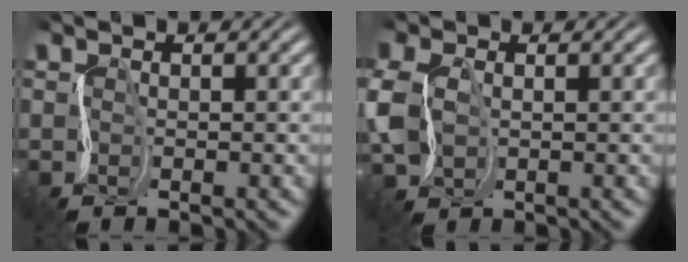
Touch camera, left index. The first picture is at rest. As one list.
[{"total": 4.2, "force": [0.5, 3.2, 2.7], "torque": [-0.081, 0.003, 0.016]}]